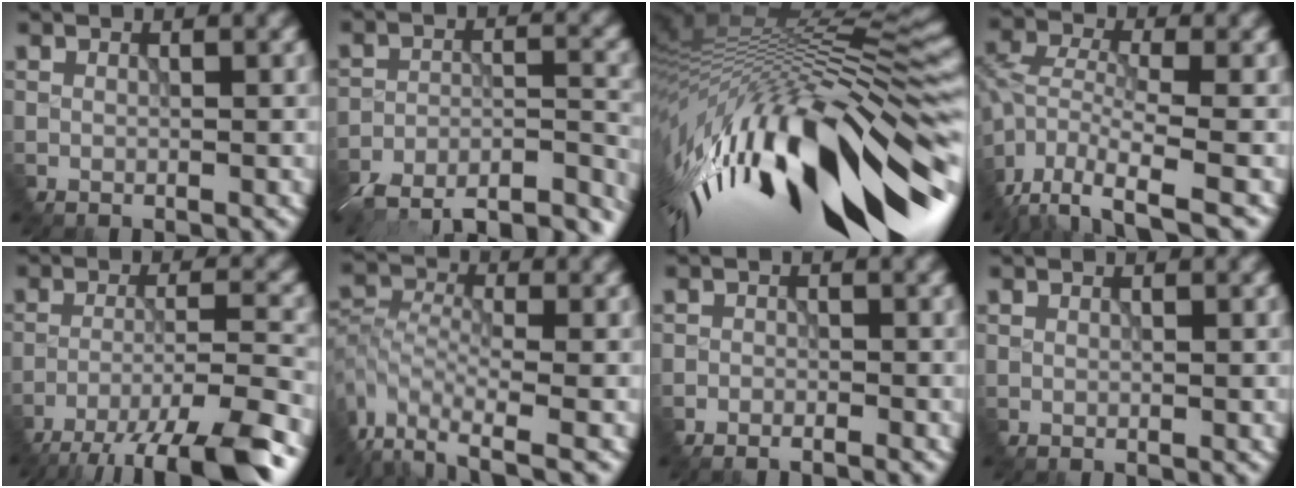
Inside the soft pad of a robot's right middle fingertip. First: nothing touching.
{"total": 19.6, "force": [-18.8, 4.3, 3.3], "torque": [-0.041, -0.006, -0.219]}
{"total": 16.8, "force": [-4.9, 5.8, 15.0], "torque": [-0.287, -0.020, -0.064]}
{"total": 7.5, "force": [-5.6, 2.1, 4.6], "torque": [-0.121, -0.014, -0.090]}
{"total": 11.3, "force": [-9.4, 1.0, 6.2], "torque": [-0.112, -0.013, -0.125]}
{"total": 6.2, "force": [-4.7, 2.3, 3.3], "torque": [-0.091, -0.012, -0.076]}
{"total": 2.6, "force": [-2.5, -0.6, -0.4], "torque": [-0.006, 0.005, -0.027]}
{"total": 0.0}